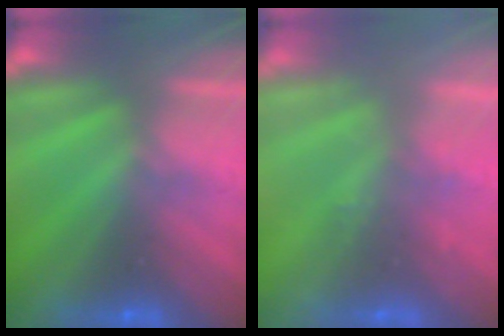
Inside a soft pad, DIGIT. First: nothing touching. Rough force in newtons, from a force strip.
{"total": 2.3}